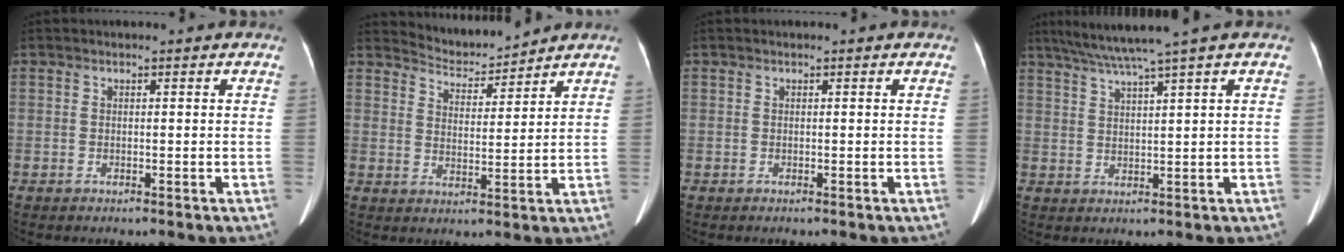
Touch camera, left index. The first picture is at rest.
{"total": 5.5, "force": [5.5, 0.1, -0.4], "torque": [-0.002, 0.001, 0.098]}
{"total": 0.0}
{"total": 7.0, "force": [5.3, -1.7, 4.3], "torque": [-0.073, 0.015, 0.093]}